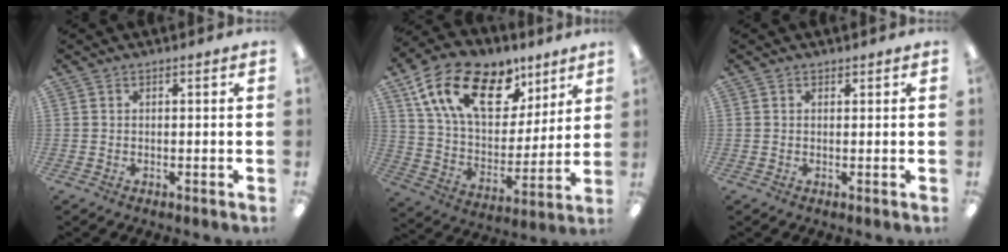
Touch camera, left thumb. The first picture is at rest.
{"total": 20.7, "force": [11.0, 11.9, 12.8], "torque": [-0.234, -0.033, 0.200]}
{"total": 0.7, "force": [0.5, 0.5, -0.1], "torque": [0.001, 0.002, 0.008]}